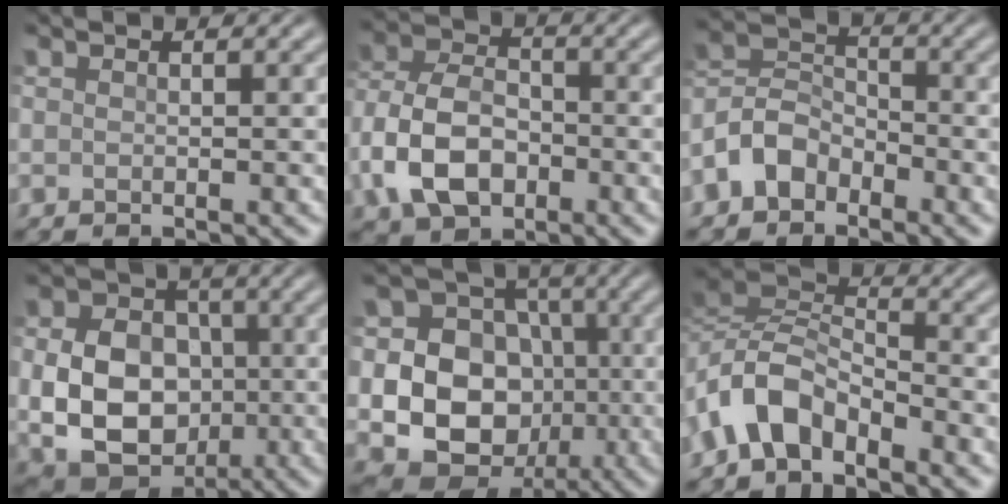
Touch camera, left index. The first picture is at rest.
{"total": 7.2, "force": [-2.5, 5.1, 4.5], "torque": [-0.097, 0.006, -0.058]}
{"total": 4.0, "force": [-2.5, 2.7, 1.5], "torque": [-0.034, 0.011, -0.063]}
{"total": 8.9, "force": [-0.5, 7.2, 5.3], "torque": [-0.091, -0.005, -0.014]}
{"total": 13.2, "force": [-0.5, 11.9, 5.7], "torque": [-0.128, 0.017, -0.019]}
{"total": 4.8, "force": [-2.9, 2.7, 2.7], "torque": [-0.047, 0.009, -0.069]}